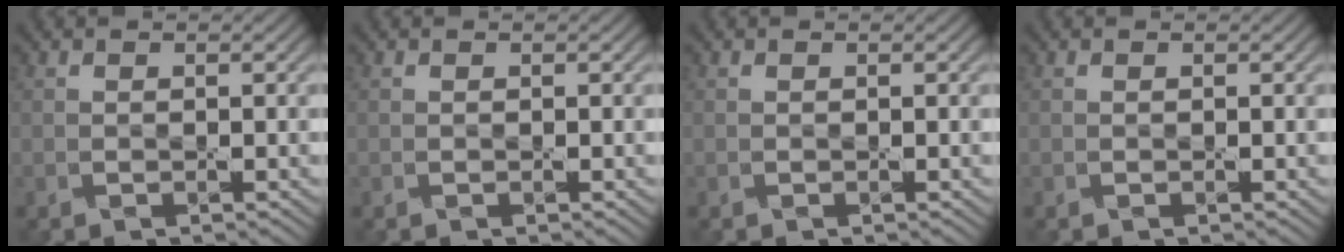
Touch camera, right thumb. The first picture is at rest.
{"total": 0.0}
{"total": 0.0}
{"total": 0.0}